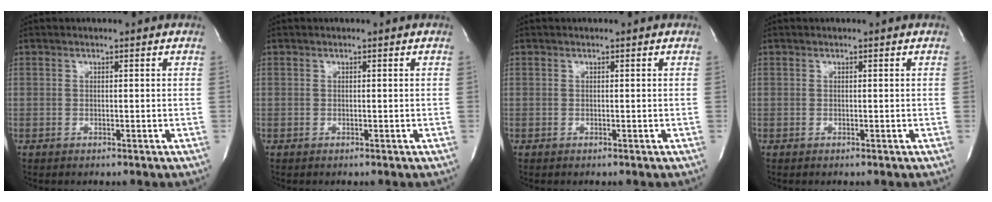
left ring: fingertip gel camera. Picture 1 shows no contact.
{"total": 0.0}
{"total": 0.0}
{"total": 0.0}